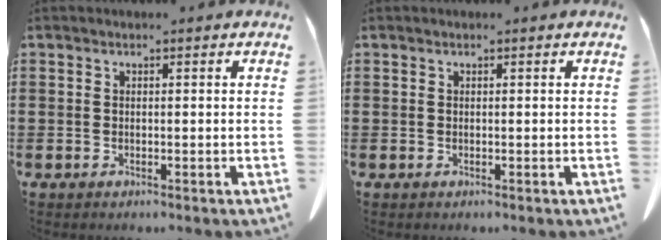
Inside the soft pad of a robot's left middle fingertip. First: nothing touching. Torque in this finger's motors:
{"motor_torque": [-0.16, 0.30, -0.05, 0.01]}